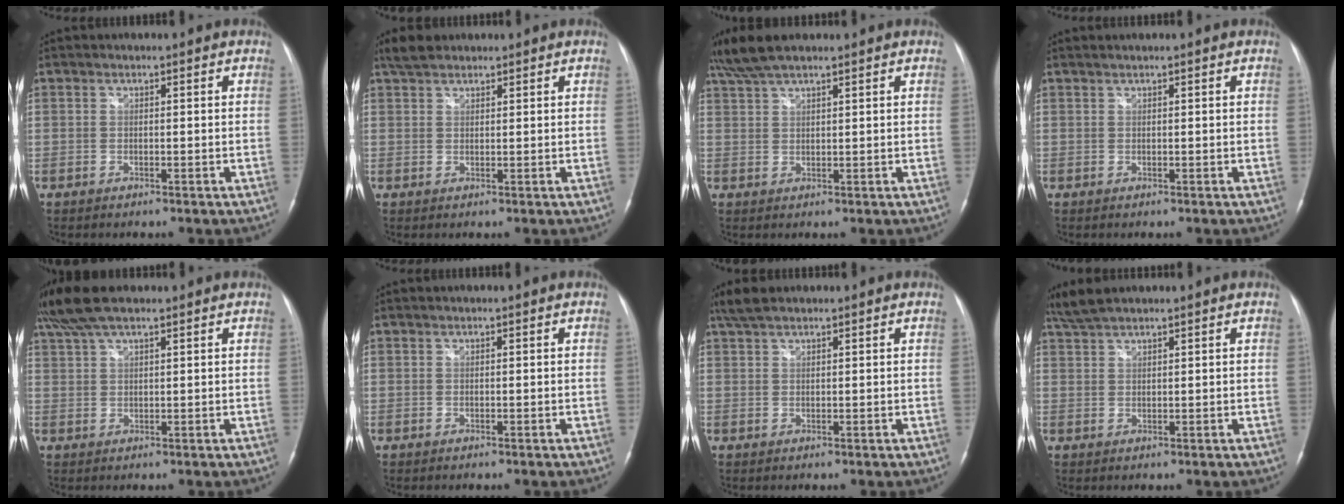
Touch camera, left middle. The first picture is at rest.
{"total": 3.3, "force": [2.7, 1.4, 1.2], "torque": [-0.030, 0.015, 0.051]}
{"total": 6.3, "force": [5.2, 1.1, 3.4], "torque": [-0.077, 0.028, 0.102]}
{"total": 0.6, "force": [0.5, -0.1, 0.3], "torque": [-0.008, 0.007, 0.014]}
{"total": 7.6, "force": [6.0, 1.7, 4.4], "torque": [-0.094, 0.034, 0.114]}
{"total": 0.0}
{"total": 3.5, "force": [2.9, 1.0, 1.8], "torque": [-0.044, 0.017, 0.059]}
{"total": 3.9, "force": [3.5, 0.4, 1.8], "torque": [-0.048, 0.019, 0.074]}